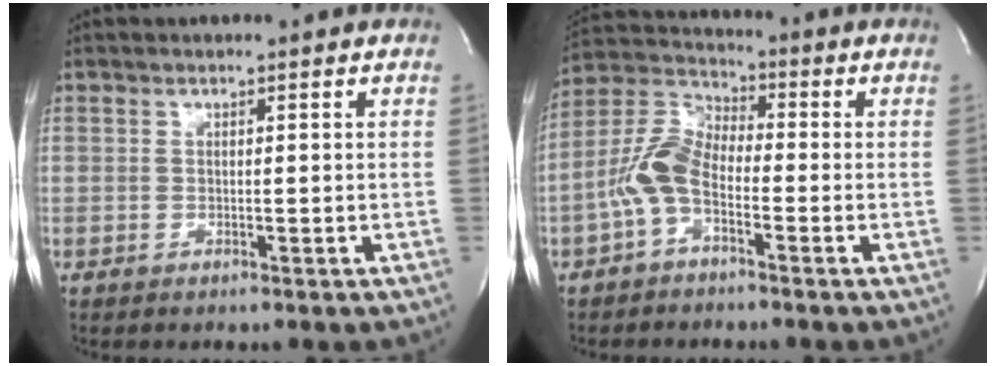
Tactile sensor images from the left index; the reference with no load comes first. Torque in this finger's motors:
{"motor_torque": [0.52, 0.49, 0.20, 0.07]}